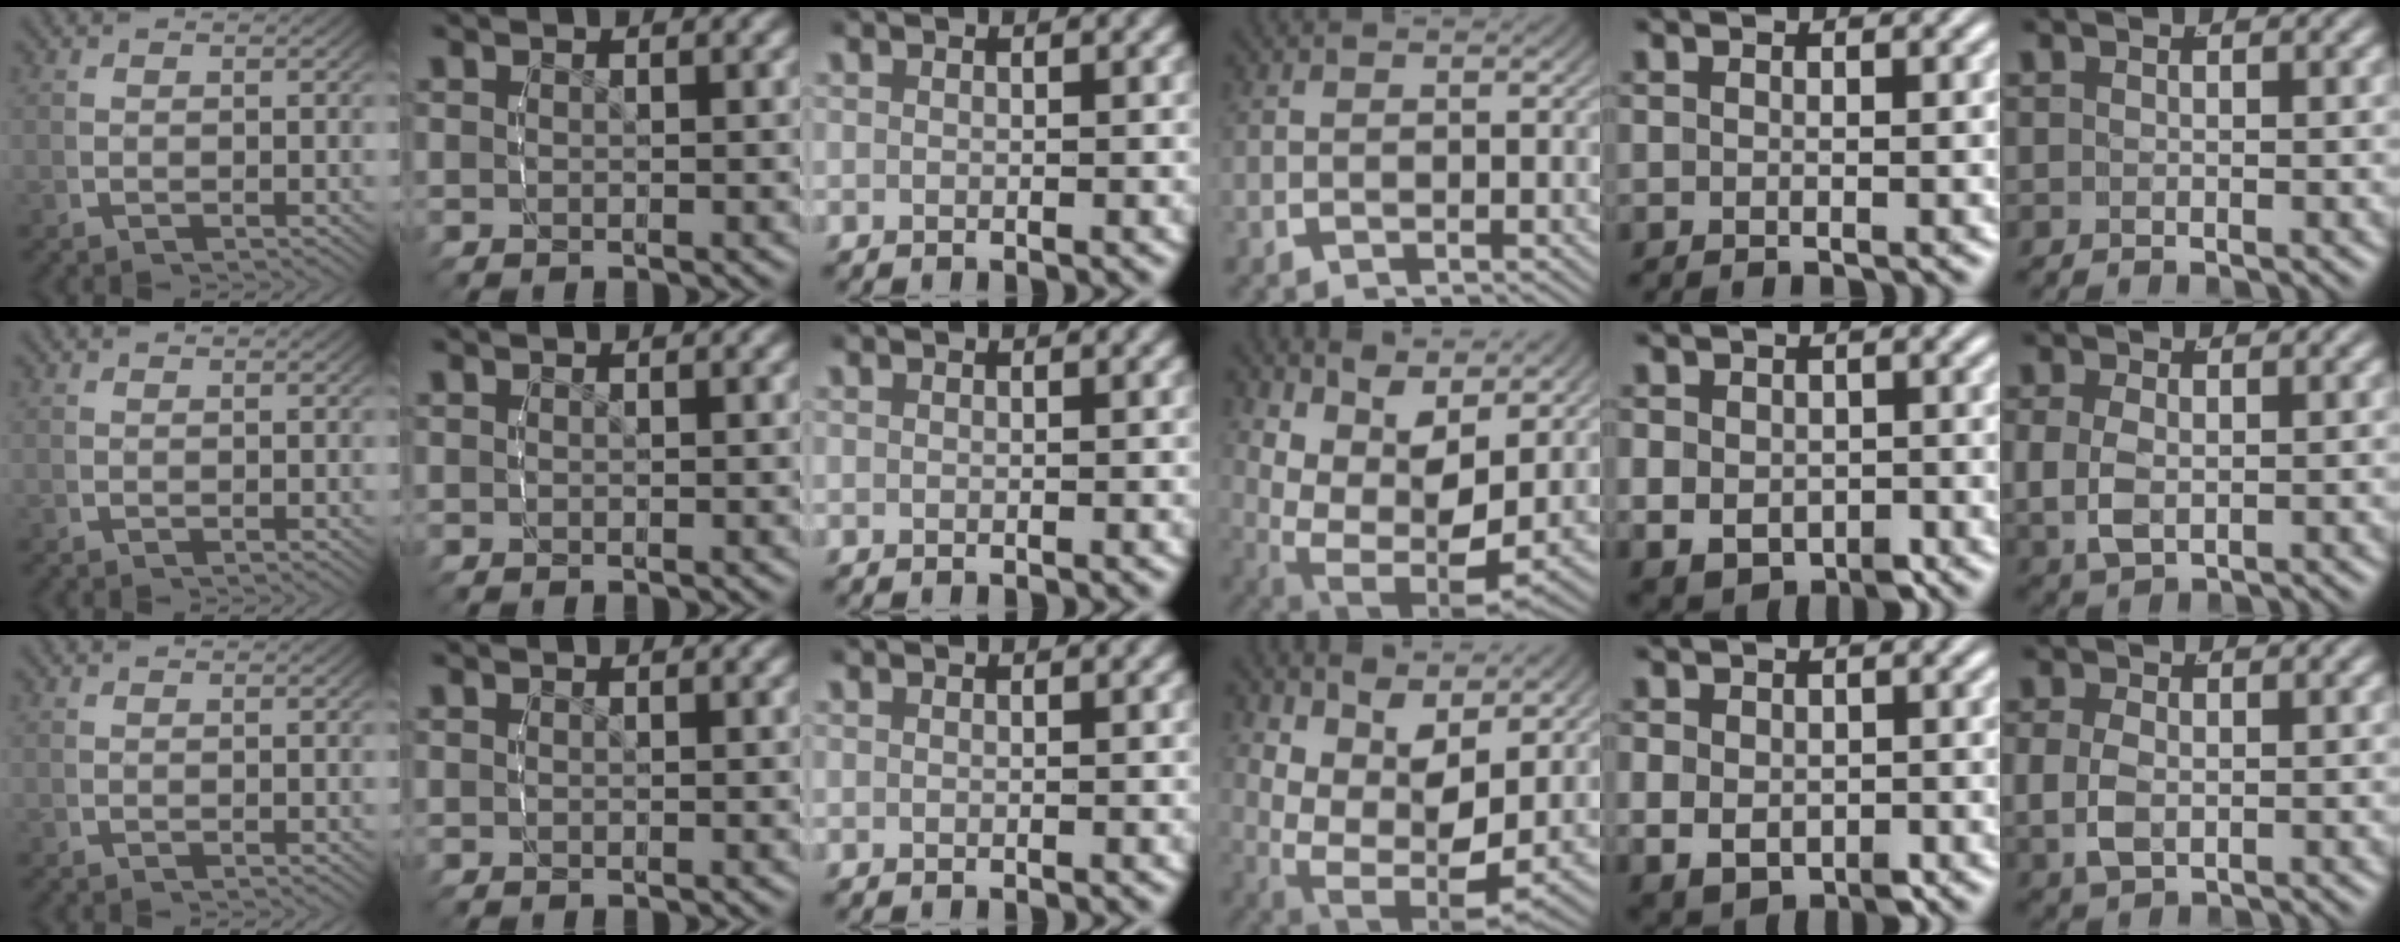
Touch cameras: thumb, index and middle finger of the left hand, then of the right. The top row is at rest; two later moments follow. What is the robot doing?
{"motion": "lift_and_place", "object": "air blower"}